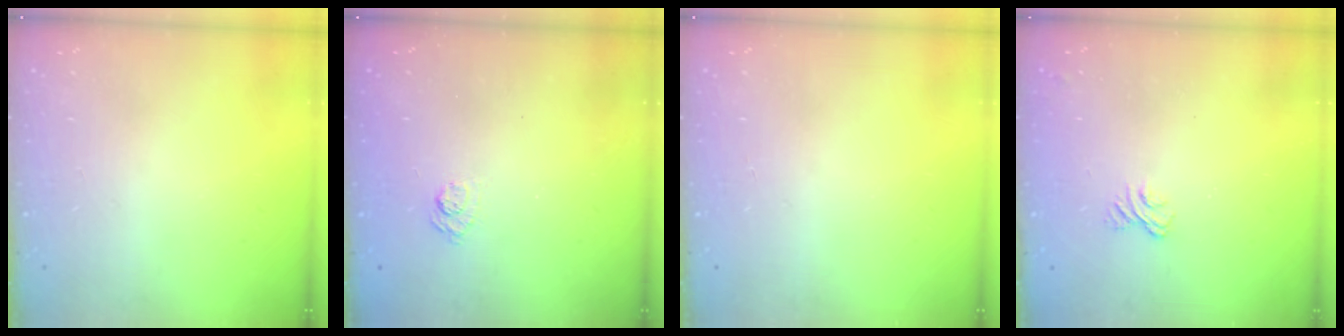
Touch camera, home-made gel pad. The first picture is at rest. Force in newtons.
{"total": 3.4, "press": 3.0, "slide": 1.5}
{"total": 0.0}
{"total": 2.3, "press": 1.9, "slide": 1.3}